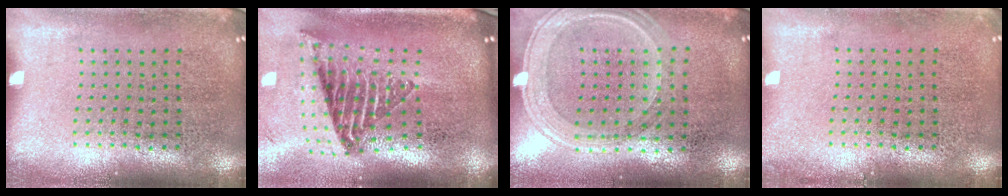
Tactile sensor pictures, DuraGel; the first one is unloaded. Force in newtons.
{"total": 2.4, "press": 1.6, "slide": 1.8}
{"total": 1.2, "press": 1.1, "slide": 0.2}
{"total": 0.7, "press": 0.7, "slide": 0.1}